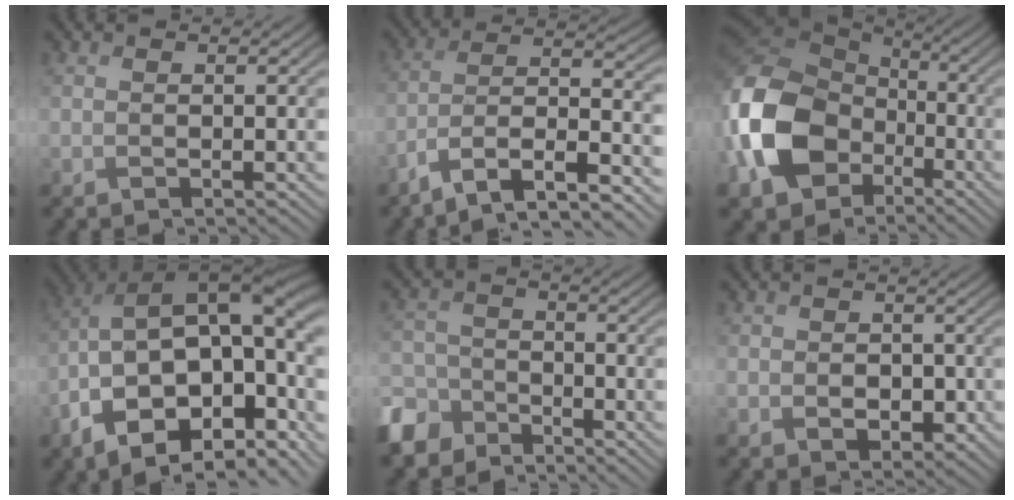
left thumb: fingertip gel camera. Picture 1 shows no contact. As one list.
[{"total": 10.8, "force": [-6.7, 3.1, 7.9], "torque": [-0.139, -0.003, -0.121]}, {"total": 16.4, "force": [-4.3, 12.1, 10.2], "torque": [-0.280, -0.037, -0.081]}, {"total": 20.4, "force": [-4.2, 11.8, 16.1], "torque": [-0.257, -0.027, -0.033]}, {"total": 7.4, "force": [-5.5, 4.4, 2.4], "torque": [-0.066, -0.008, -0.127]}, {"total": 3.5, "force": [-0.4, 3.0, 1.6], "torque": [-0.021, -0.011, -0.010]}]